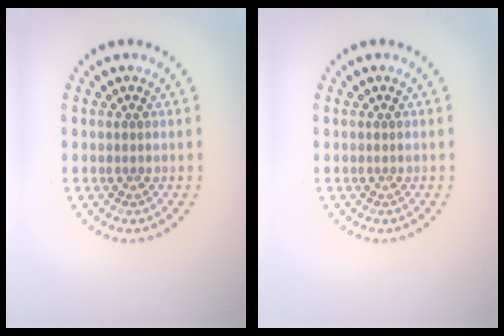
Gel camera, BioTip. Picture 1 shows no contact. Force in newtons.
{"total": 0.0}